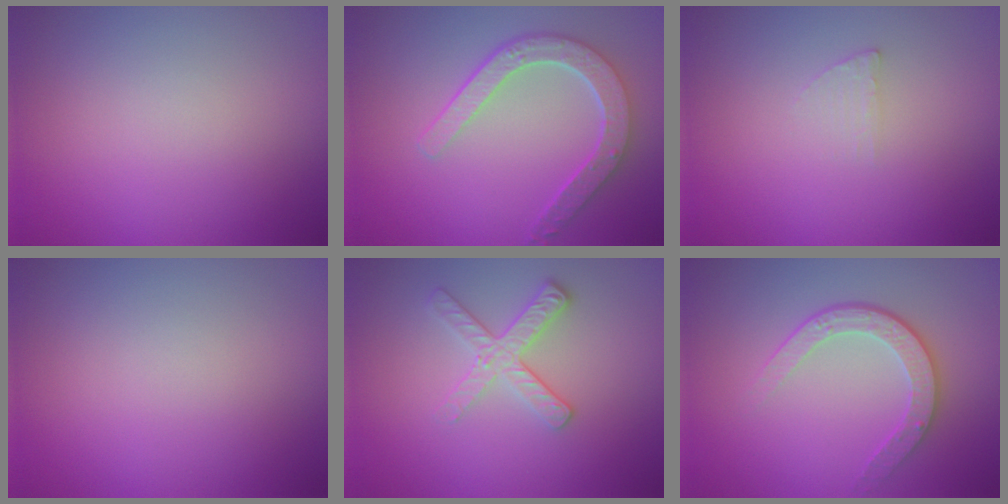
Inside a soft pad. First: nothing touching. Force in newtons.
{"total": 5.1, "press": 4.0, "slide": 3.2}
{"total": 1.0, "press": 1.0, "slide": 0.2}
{"total": 0.0}
{"total": 2.7, "press": 2.4, "slide": 1.2}
{"total": 3.5, "press": 2.9, "slide": 2.0}